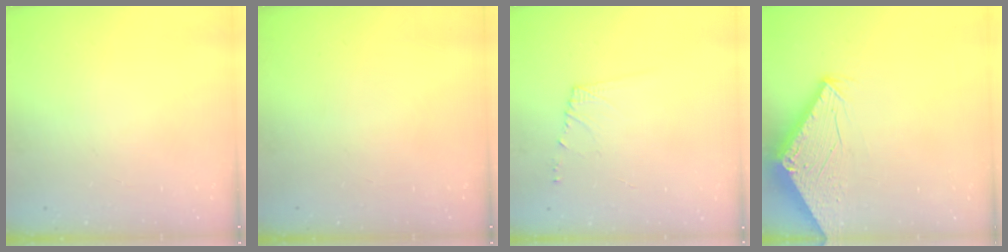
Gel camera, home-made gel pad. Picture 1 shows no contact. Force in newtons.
{"total": 0.0}
{"total": 5.8, "press": 5.8, "slide": 0.6}
{"total": 2.8, "press": 2.8, "slide": 0.1}